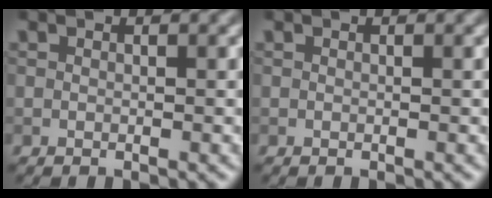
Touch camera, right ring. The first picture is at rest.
{"total": 0.0}